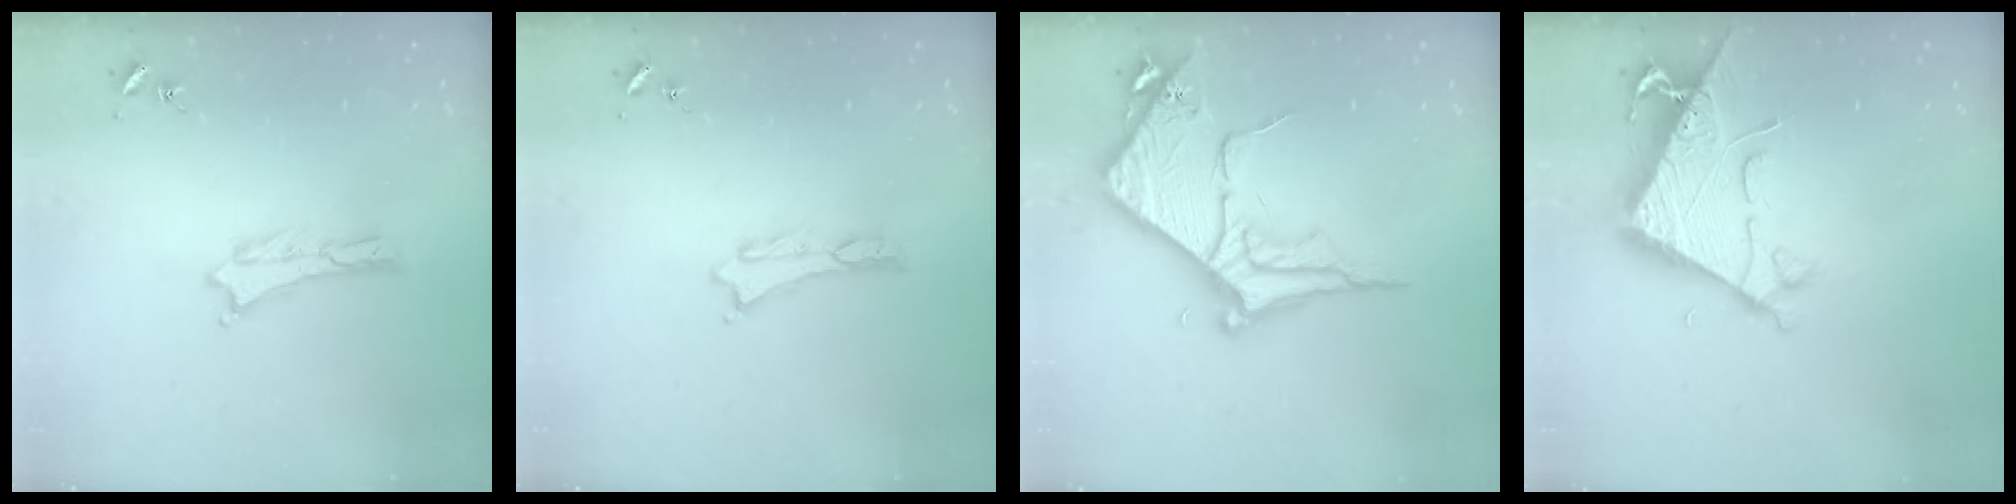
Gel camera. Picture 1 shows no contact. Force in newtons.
{"total": 0.0}
{"total": 8.8, "press": 8.7, "slide": 0.9}
{"total": 7.5, "press": 7.5, "slide": 0.7}